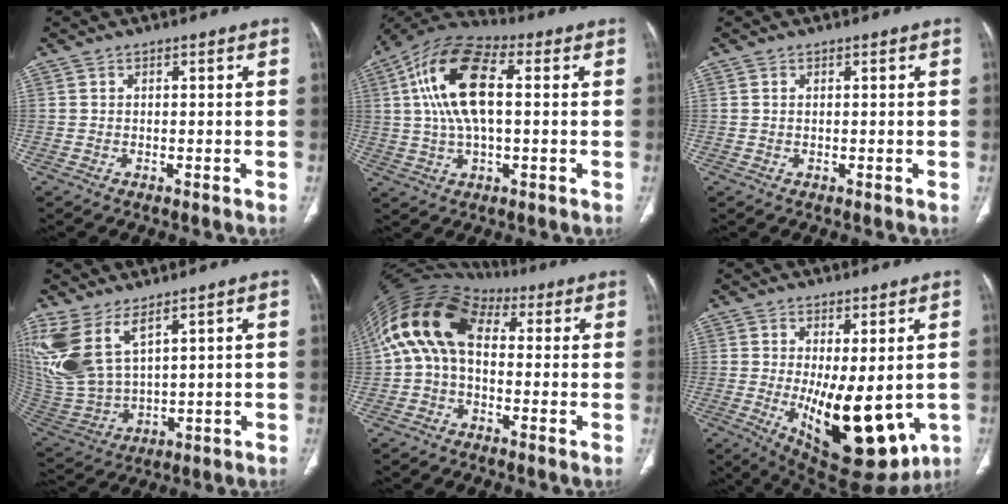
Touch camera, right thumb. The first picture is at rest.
{"total": 16.1, "force": [2.7, 7.5, 14.0], "torque": [-0.273, 0.025, 0.044]}
{"total": 0.0}
{"total": 14.5, "force": [7.8, 6.5, 10.3], "torque": [-0.233, -0.034, 0.183]}
{"total": 13.9, "force": [2.3, 8.9, 10.5], "torque": [-0.192, 0.046, 0.029]}
{"total": 16.2, "force": [-2.3, 6.8, 14.6], "torque": [-0.206, -0.033, -0.009]}